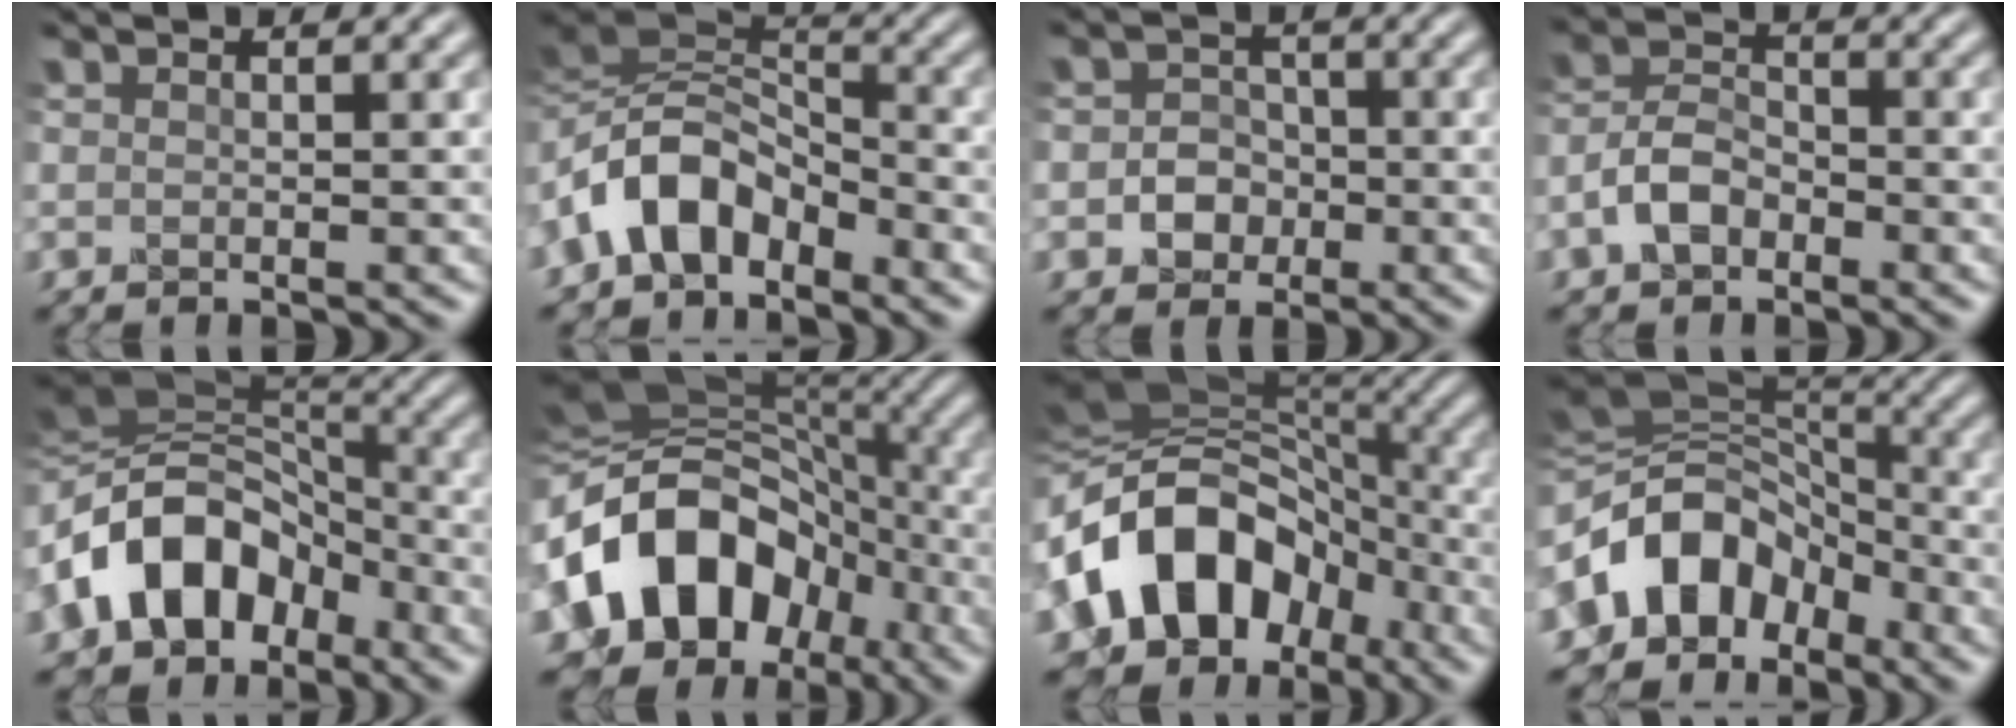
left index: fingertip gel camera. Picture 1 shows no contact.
{"total": 6.5, "force": [-3.0, 4.1, 4.1], "torque": [-0.079, 0.017, -0.067]}
{"total": 2.2, "force": [-0.5, 2.1, 0.5], "torque": [-0.004, 0.006, -0.016]}
{"total": 3.1, "force": [-1.8, 2.0, 1.6], "torque": [-0.040, 0.013, -0.044]}
{"total": 10.5, "force": [-3.1, 7.7, 6.4], "torque": [-0.125, 0.024, -0.070]}
{"total": 12.9, "force": [-3.6, 10.1, 7.2], "torque": [-0.129, 0.005, -0.073]}
{"total": 11.8, "force": [-3.9, 8.8, 6.8], "torque": [-0.118, 0.017, -0.083]}
{"total": 9.0, "force": [-3.3, 6.8, 4.9], "torque": [-0.084, 0.028, -0.081]}